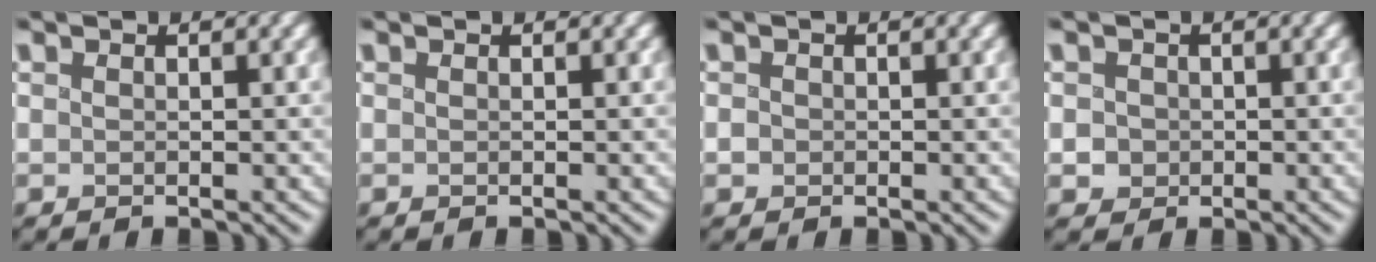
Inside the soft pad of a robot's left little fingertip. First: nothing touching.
{"total": 0.0}
{"total": 0.7, "force": [-0.3, 0.6, 0.0], "torque": [0.002, -0.001, -0.002]}
{"total": 1.4, "force": [-0.4, 1.3, 0.2], "torque": [-0.006, -0.004, -0.006]}